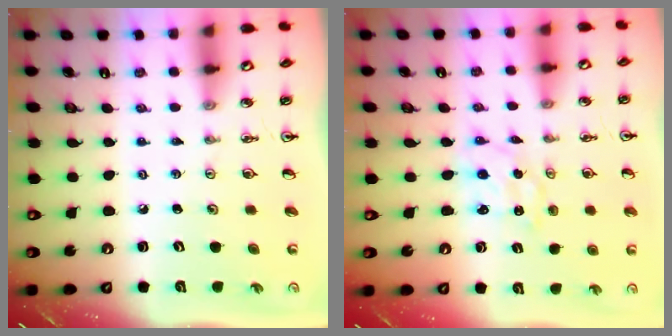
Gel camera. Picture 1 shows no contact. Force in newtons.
{"total": 1.4, "press": 1.4, "slide": 0.1}